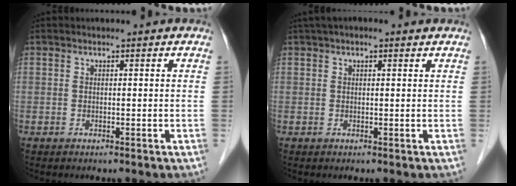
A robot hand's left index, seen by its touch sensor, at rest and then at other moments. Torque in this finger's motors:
{"motor_torque": [0.99, -1.01, 0.41, 0.08]}